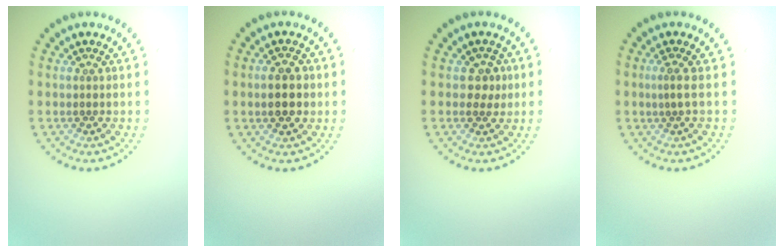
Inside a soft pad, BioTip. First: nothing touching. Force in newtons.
{"total": 3.0, "press": 3.0, "slide": 0.1}
{"total": 1.8, "press": 1.6, "slide": 0.8}
{"total": 1.0, "press": 0.4, "slide": 0.9}